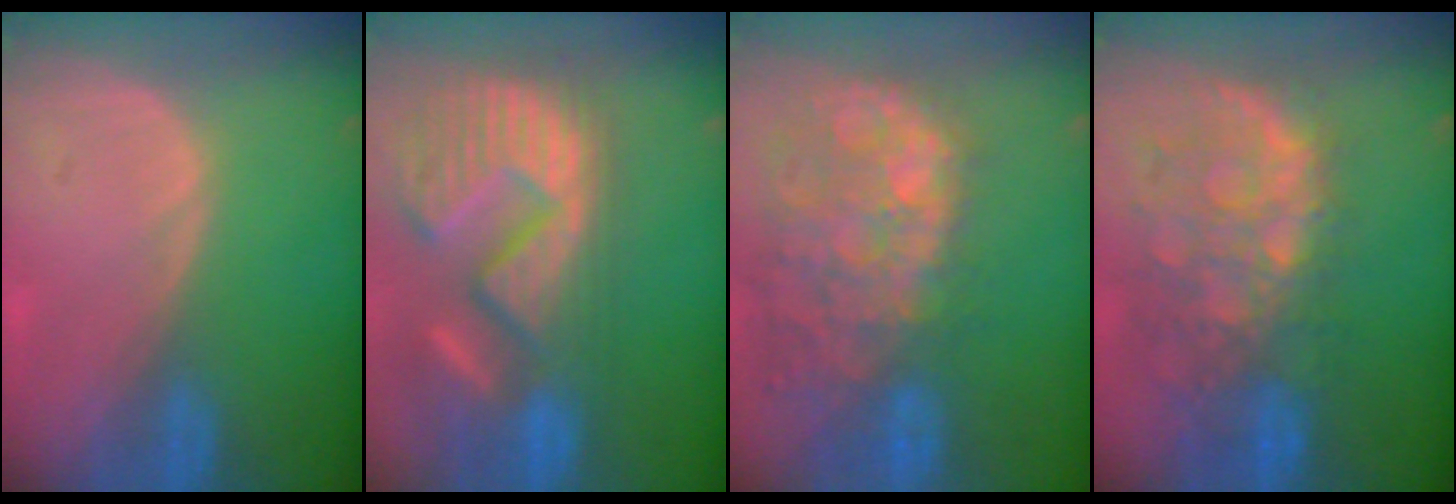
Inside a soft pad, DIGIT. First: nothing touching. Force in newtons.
{"total": 15.3, "press": 12.6, "slide": 8.7}
{"total": 14.3, "press": 11.7, "slide": 8.2}
{"total": 11.2, "press": 9.7, "slide": 5.5}